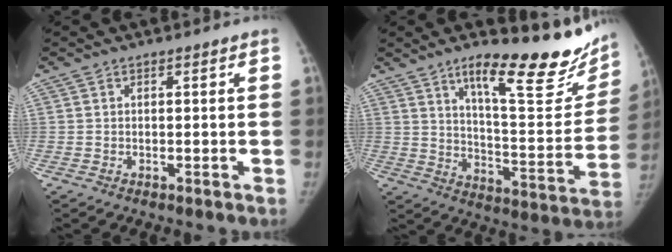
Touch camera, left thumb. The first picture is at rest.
{"total": 24.0, "force": [16.2, 6.7, 16.5], "torque": [-0.182, -0.098, 0.237]}